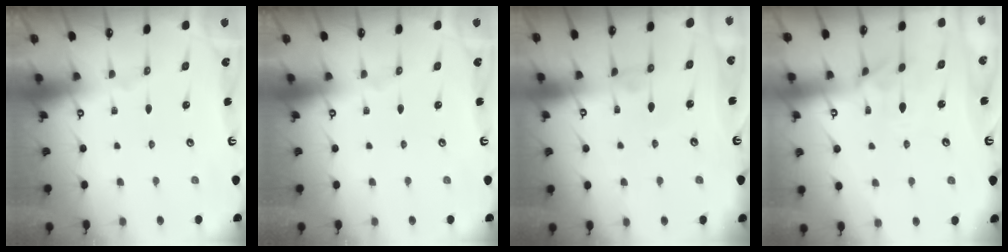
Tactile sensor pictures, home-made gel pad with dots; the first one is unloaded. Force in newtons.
{"total": 0.0}
{"total": 1.8, "press": 1.8, "slide": 0.2}
{"total": 1.9, "press": 1.7, "slide": 0.9}